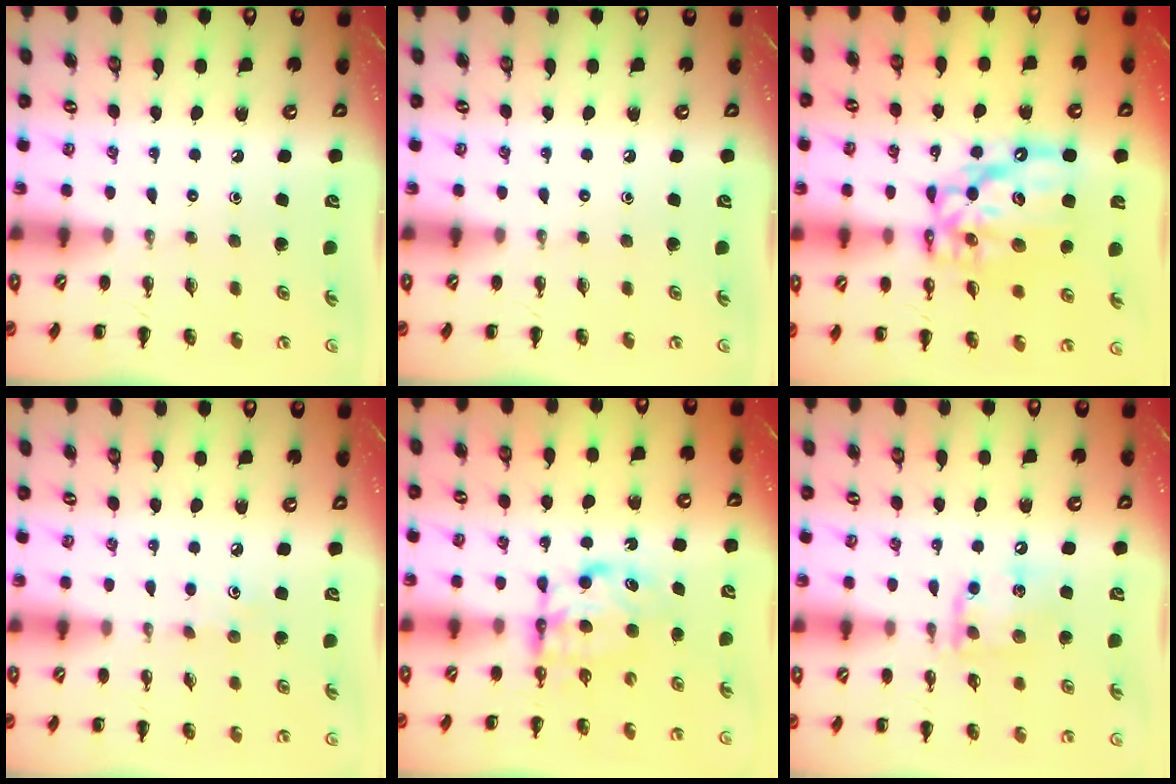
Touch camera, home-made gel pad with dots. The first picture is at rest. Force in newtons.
{"total": 0.0}
{"total": 15.0, "press": 14.5, "slide": 4.0}
{"total": 3.7, "press": 3.6, "slide": 1.0}
{"total": 6.4, "press": 6.4, "slide": 0.5}
{"total": 12.1, "press": 12.0, "slide": 1.3}